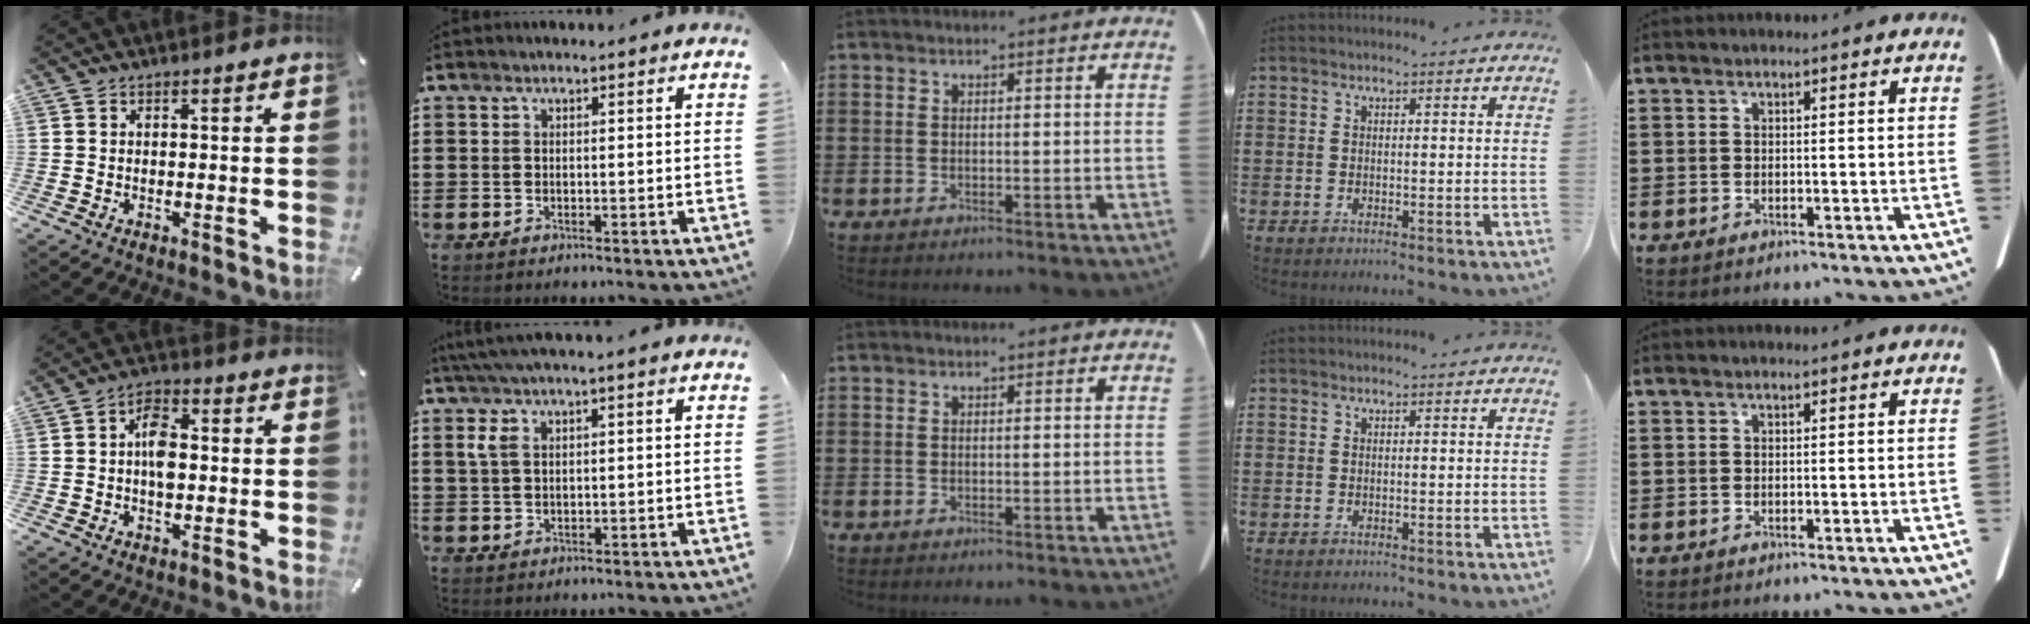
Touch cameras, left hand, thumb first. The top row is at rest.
{"thumb": {"total": 6.5, "force": [-0.3, 3.8, 5.2], "torque": [-0.085, 0.005, -0.008]}, "index": {"total": 3.5, "force": [0.6, 0.9, 3.3], "torque": [-0.071, 0.000, 0.006]}}